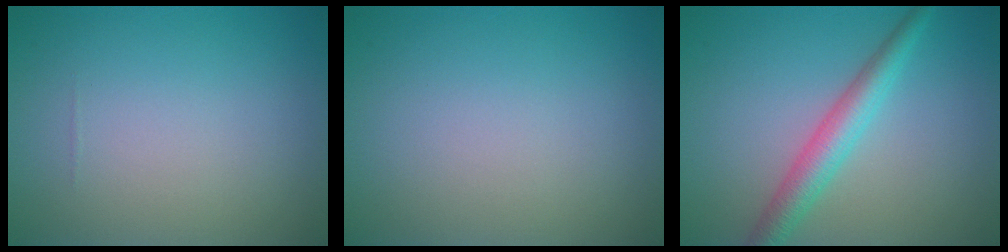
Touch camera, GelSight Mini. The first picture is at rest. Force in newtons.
{"total": 0.0}
{"total": 3.6, "press": 3.6, "slide": 0.1}